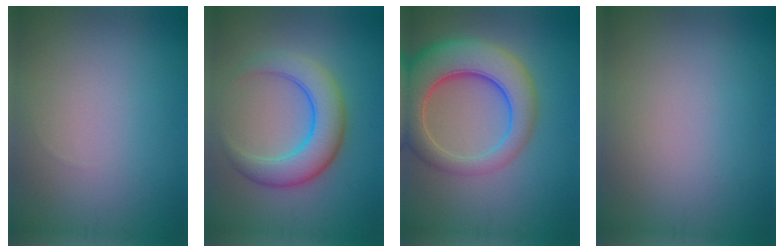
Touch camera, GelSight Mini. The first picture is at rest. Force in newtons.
{"total": 5.6, "press": 5.6, "slide": 0.2}
{"total": 8.7, "press": 8.7, "slide": 0.8}
{"total": 0.0}